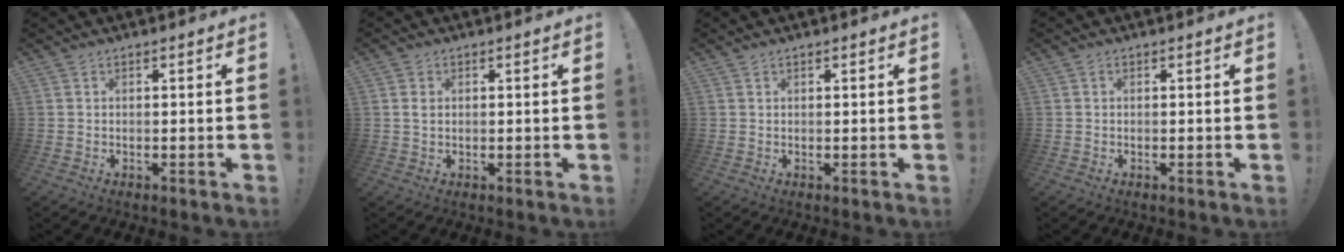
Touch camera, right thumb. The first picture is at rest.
{"total": 1.7, "force": [0.4, 1.3, 1.0], "torque": [-0.020, 0.004, 0.007]}
{"total": 0.5, "force": [0.4, 0.2, 0.2], "torque": [-0.002, -0.001, 0.008]}
{"total": 0.0}